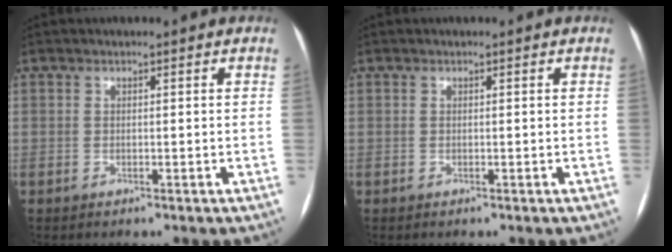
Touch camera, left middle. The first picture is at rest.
{"total": 0.0}